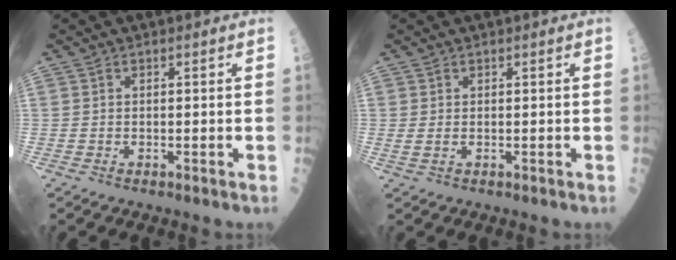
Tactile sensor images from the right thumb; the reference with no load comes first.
{"total": 1.1, "force": [0.2, 0.5, 0.9], "torque": [-0.026, 0.004, 0.009]}